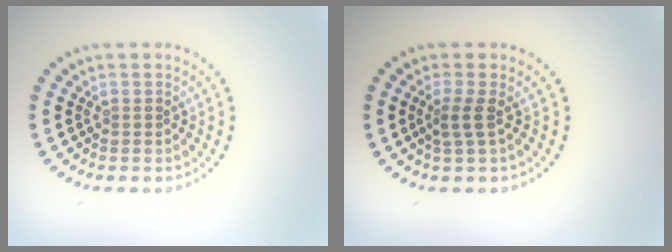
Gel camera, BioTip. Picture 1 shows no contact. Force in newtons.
{"total": 1.9, "press": 1.4, "slide": 1.4}